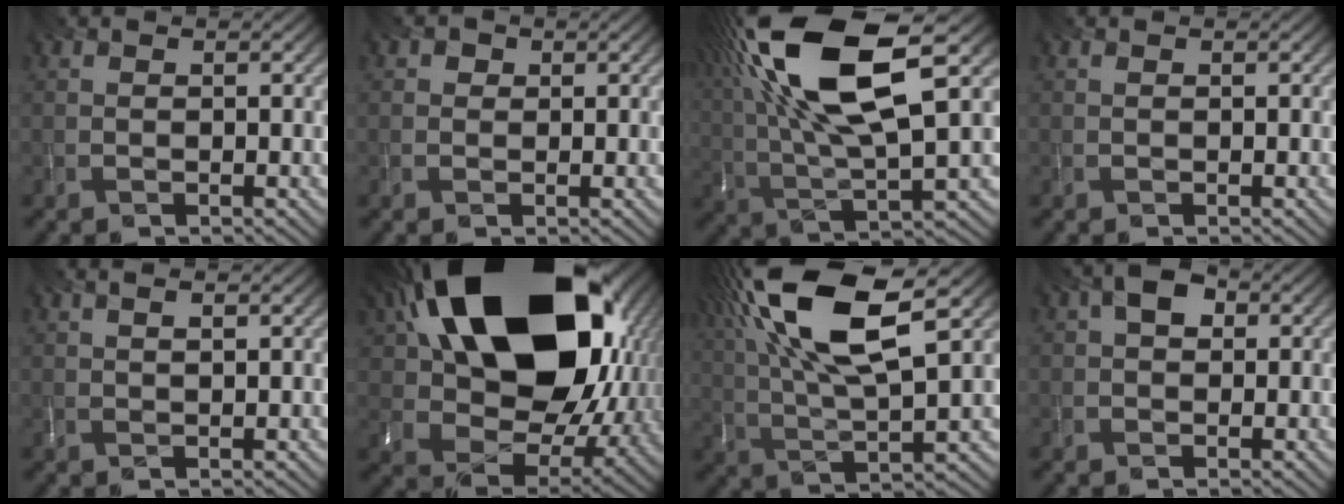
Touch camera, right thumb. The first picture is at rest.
{"total": 1.2, "force": [0.4, 1.1, 0.2], "torque": [0.002, 0.006, -0.004]}
{"total": 18.0, "force": [7.6, 5.4, 15.4], "torque": [-0.343, 0.033, 0.133]}
{"total": 0.0}
{"total": 1.4, "force": [1.1, -0.2, 0.9], "torque": [-0.019, 0.003, 0.022]}
{"total": 22.8, "force": [8.5, 14.6, 15.3], "torque": [-0.325, -0.008, 0.182]}
{"total": 16.6, "force": [7.8, 4.8, 13.8], "torque": [-0.312, 0.035, 0.136]}
{"total": 2.6, "force": [0.7, 1.7, 1.8], "torque": [-0.034, 0.009, 0.001]}